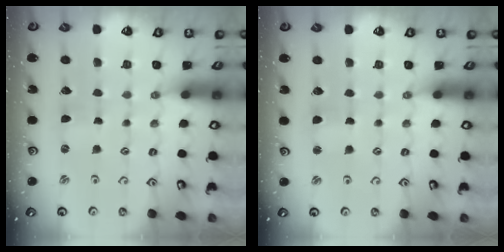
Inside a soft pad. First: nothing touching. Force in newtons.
{"total": 0.9, "press": 0.9, "slide": 0.2}